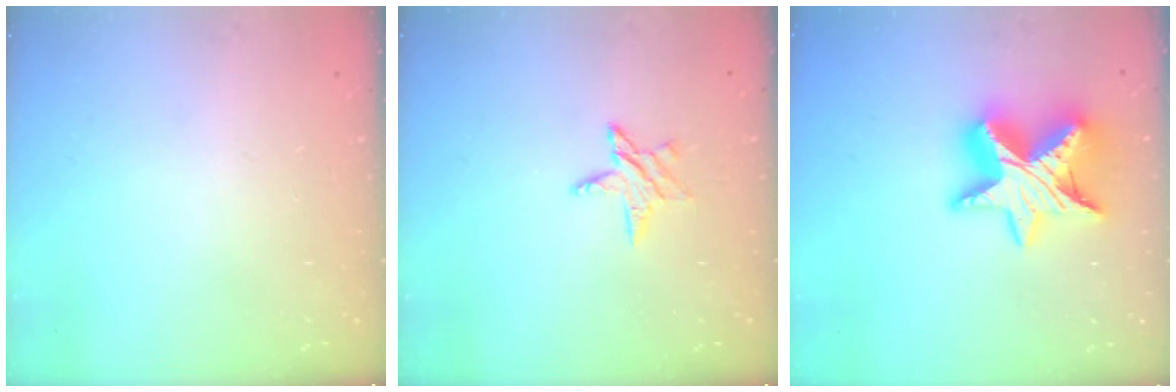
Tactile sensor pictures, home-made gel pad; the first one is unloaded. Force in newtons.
{"total": 4.8, "press": 4.8, "slide": 0.5}
{"total": 16.7, "press": 16.7, "slide": 1.5}